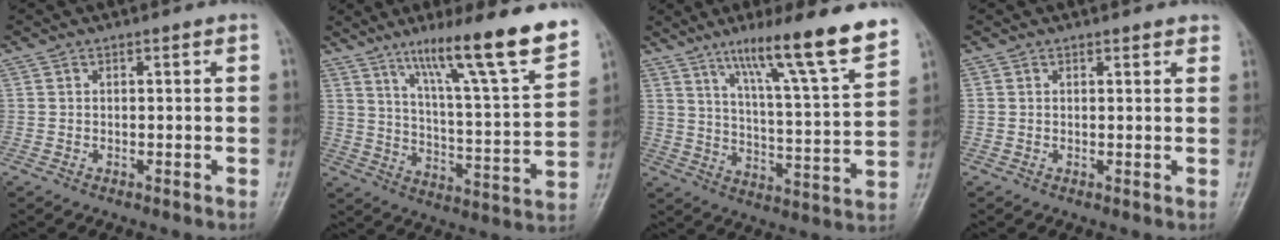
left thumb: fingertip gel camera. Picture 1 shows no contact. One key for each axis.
{"total": 20.4, "fx": 13.5, "fy": 2.0, "fz": 15.1, "tx": -0.207, "ty": -0.060, "tz": 0.213}
{"total": 18.5, "fx": 12.6, "fy": 1.3, "fz": 13.5, "tx": -0.185, "ty": -0.062, "tz": 0.196}
{"total": 2.2, "fx": 1.9, "fy": 0.6, "fz": 0.9, "tx": 0.001, "ty": -0.004, "tz": 0.019}